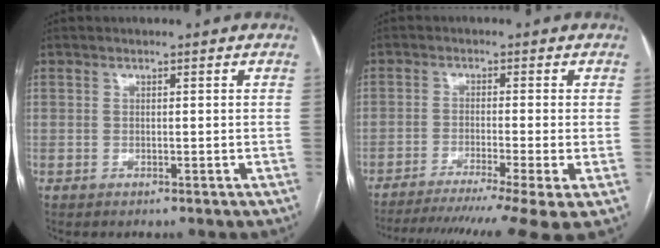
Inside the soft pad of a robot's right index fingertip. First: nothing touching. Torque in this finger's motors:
{"motor_torque": [1.49, -0.64, 0.64, 0.16]}